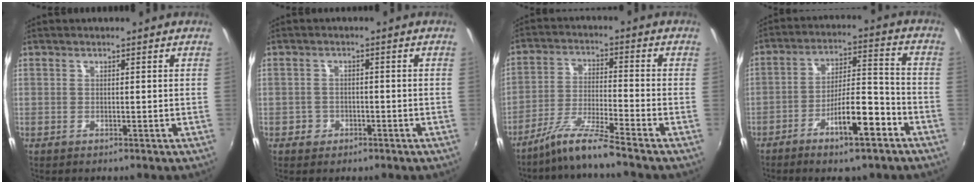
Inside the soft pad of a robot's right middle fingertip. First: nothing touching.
{"total": 3.0, "force": [-1.4, 2.6, 0.6], "torque": [-0.017, 0.001, -0.023]}
{"total": 7.2, "force": [-6.2, -1.4, 3.3], "torque": [-0.073, 0.002, -0.120]}
{"total": 10.7, "force": [-6.4, 2.5, 8.2], "torque": [-0.140, 0.014, -0.096]}